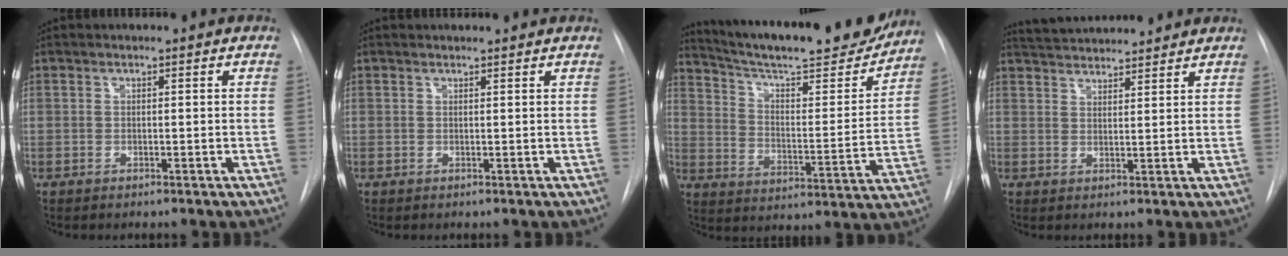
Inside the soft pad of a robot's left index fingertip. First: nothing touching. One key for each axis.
{"total": 1.5, "fx": 1.5, "fy": 0.1, "fz": 0.2, "tx": -0.007, "ty": 0.010, "tz": 0.016}
{"total": 24.4, "fx": 21.6, "fy": 3.2, "fz": 10.7, "tx": -0.172, "ty": -0.043, "tz": 0.301}
{"total": 8.7, "fx": 8.3, "fy": 0.9, "fz": 2.3, "tx": -0.046, "ty": 0.022, "tz": 0.126}